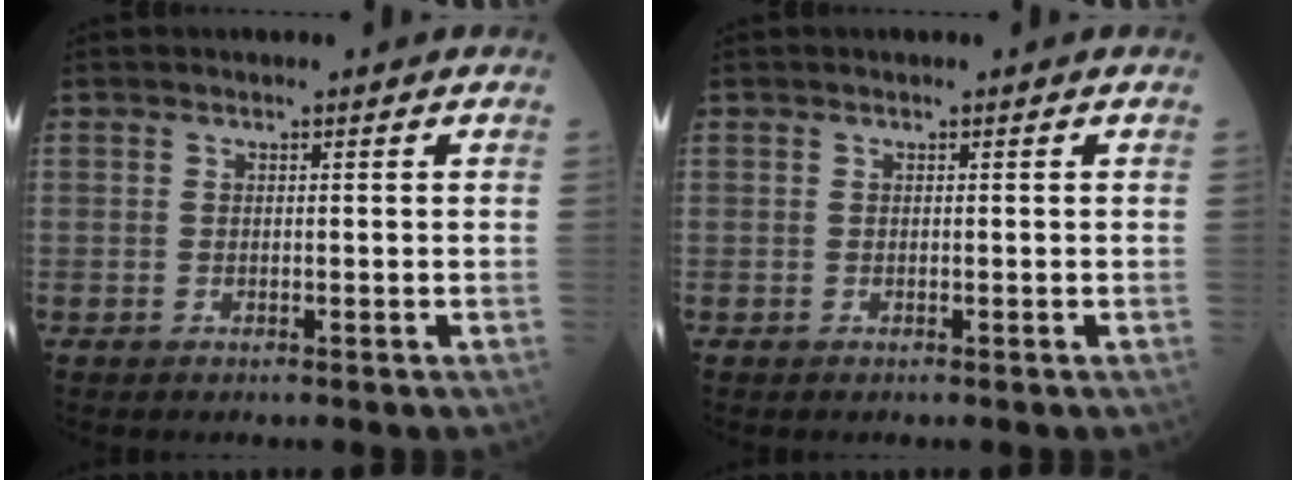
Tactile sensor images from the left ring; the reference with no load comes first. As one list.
[{"total": 0.0}]